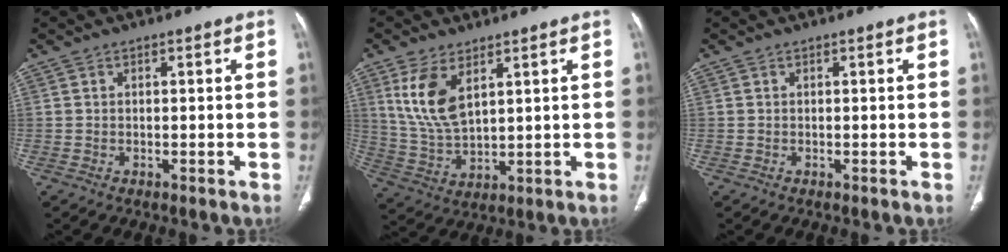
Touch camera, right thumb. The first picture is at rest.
{"total": 10.1, "force": [4.6, 4.9, 7.6], "torque": [-0.148, -0.018, 0.106]}
{"total": 0.0}